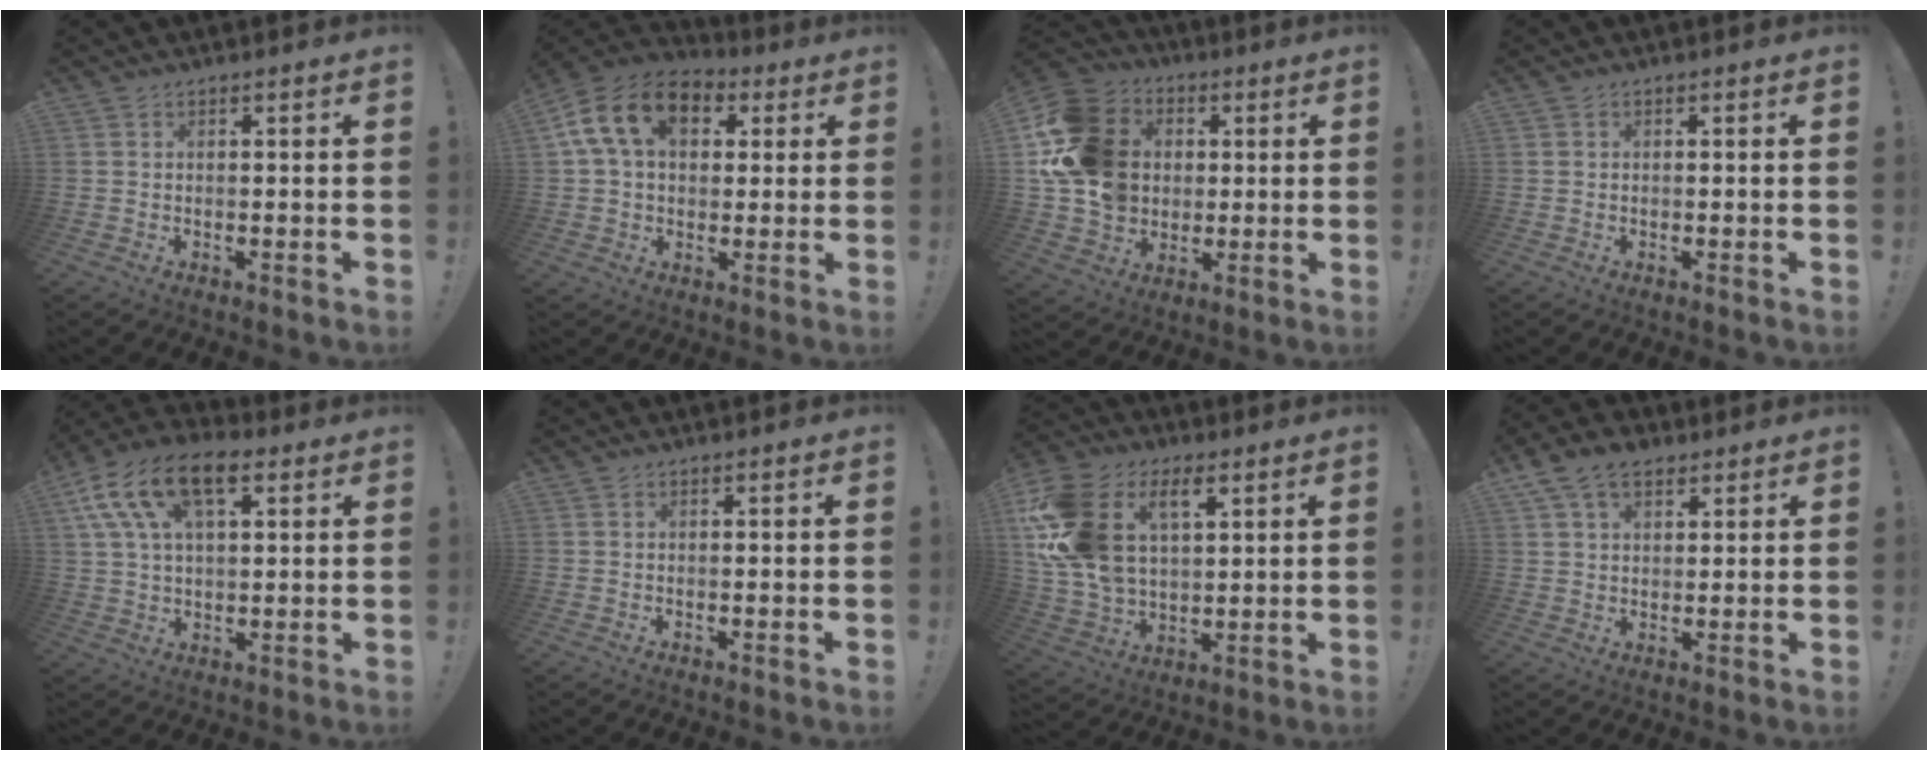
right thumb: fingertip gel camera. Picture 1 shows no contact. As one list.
[{"total": 15.6, "force": [5.0, 10.5, 10.3], "torque": [-0.181, 0.003, 0.095]}, {"total": 19.1, "force": [2.5, 15.8, 10.5], "torque": [-0.187, -0.001, 0.058]}, {"total": 0.0}, {"total": 16.7, "force": [7.1, 9.2, 12.0], "torque": [-0.217, -0.018, 0.126]}, {"total": 0.0}, {"total": 20.7, "force": [7.9, 13.4, 13.6], "torque": [-0.259, -0.032, 0.142]}, {"total": 8.6, "force": [4.7, 5.6, 4.6], "torque": [-0.083, -0.006, 0.093]}]